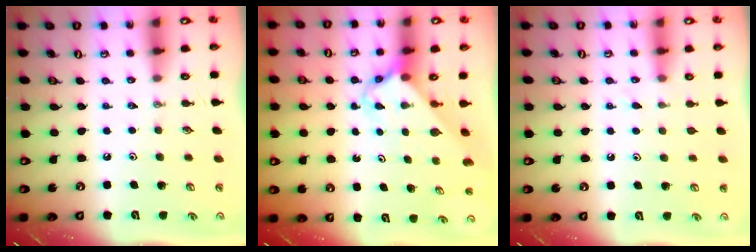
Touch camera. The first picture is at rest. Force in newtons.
{"total": 2.7, "press": 2.7, "slide": 0.3}
{"total": 4.5, "press": 4.5, "slide": 0.6}